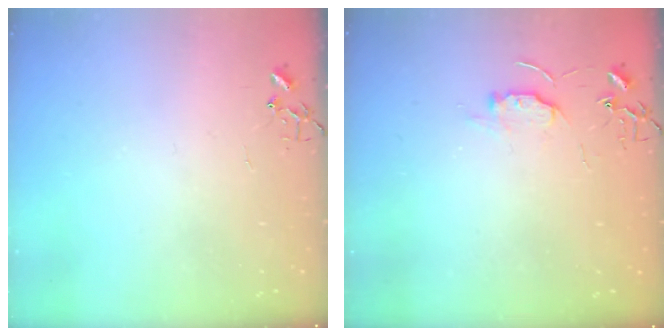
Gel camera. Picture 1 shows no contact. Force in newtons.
{"total": 6.8, "press": 6.7, "slide": 0.7}